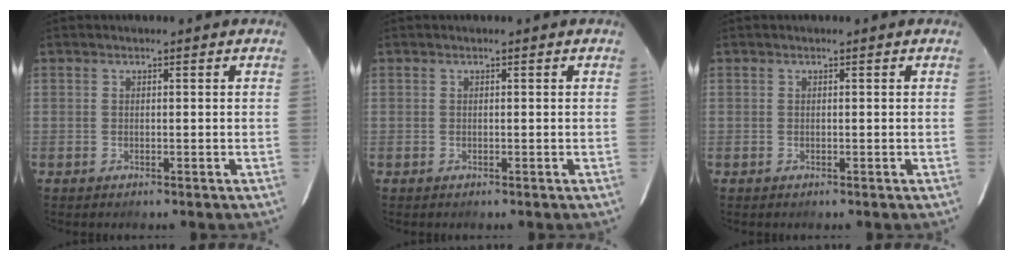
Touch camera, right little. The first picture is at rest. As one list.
[{"total": 0.0}, {"total": 0.0}]